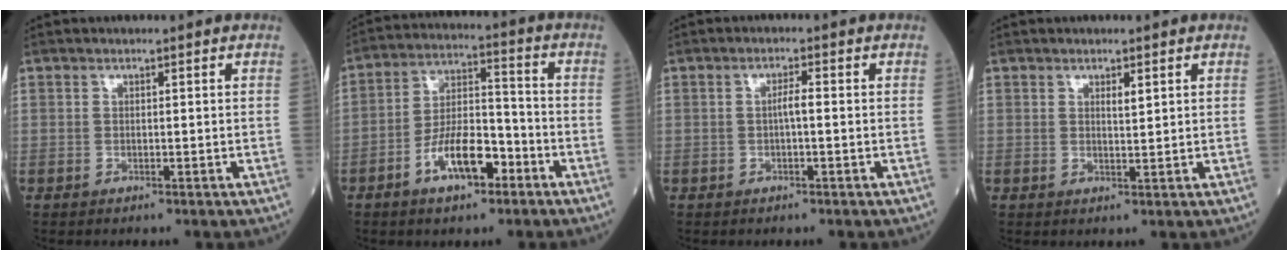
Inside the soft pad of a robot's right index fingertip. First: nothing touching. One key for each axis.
{"total": 9.9, "fx": -4.9, "fy": 3.6, "fz": 7.8, "tx": -0.151, "ty": 0.011, "tz": -0.088}
{"total": 1.8, "fx": -0.2, "fy": 0.2, "fz": 1.8, "tx": -0.032, "ty": 0.004, "tz": -0.004}
{"total": 1.4, "fx": 0.7, "fy": 0.2, "fz": 1.1, "tx": -0.020, "ty": -0.002, "tz": 0.012}